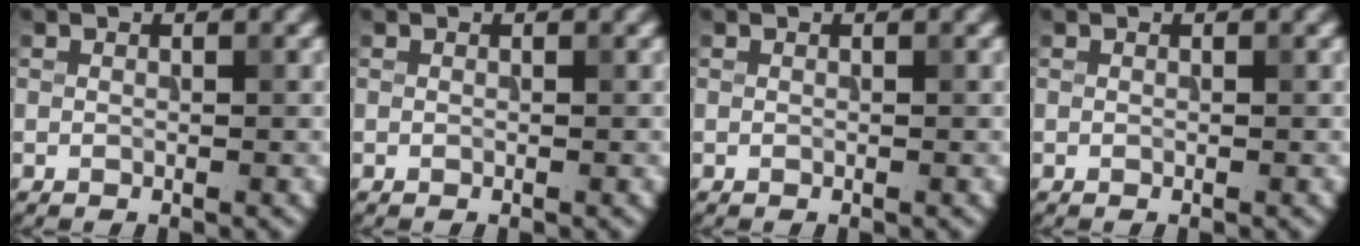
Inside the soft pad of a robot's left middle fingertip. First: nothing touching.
{"total": 0.0}
{"total": 0.0}
{"total": 0.0}